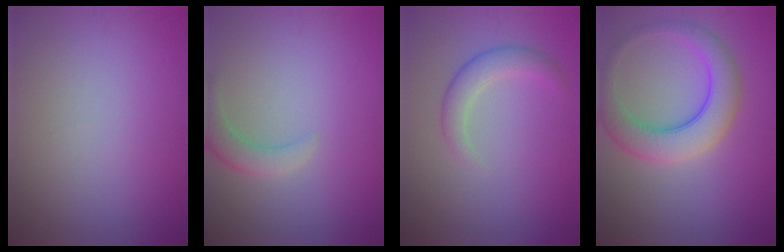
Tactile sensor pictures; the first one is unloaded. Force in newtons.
{"total": 2.4, "press": 2.4, "slide": 0.2}
{"total": 2.4, "press": 2.4, "slide": 0.1}
{"total": 5.6, "press": 5.6, "slide": 0.2}